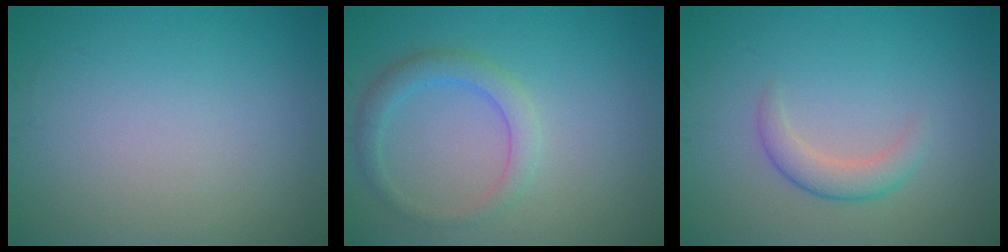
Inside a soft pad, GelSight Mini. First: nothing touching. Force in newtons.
{"total": 2.6, "press": 2.6, "slide": 0.2}
{"total": 2.3, "press": 2.3, "slide": 0.1}